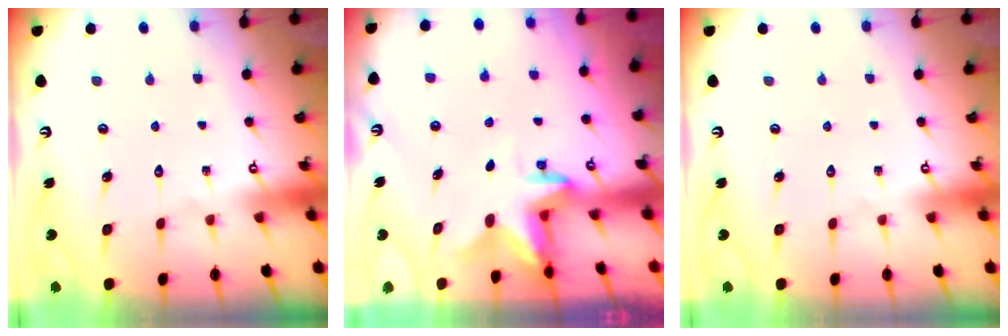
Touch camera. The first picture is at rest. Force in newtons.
{"total": 2.8, "press": 2.8, "slide": 0.6}
{"total": 0.0}